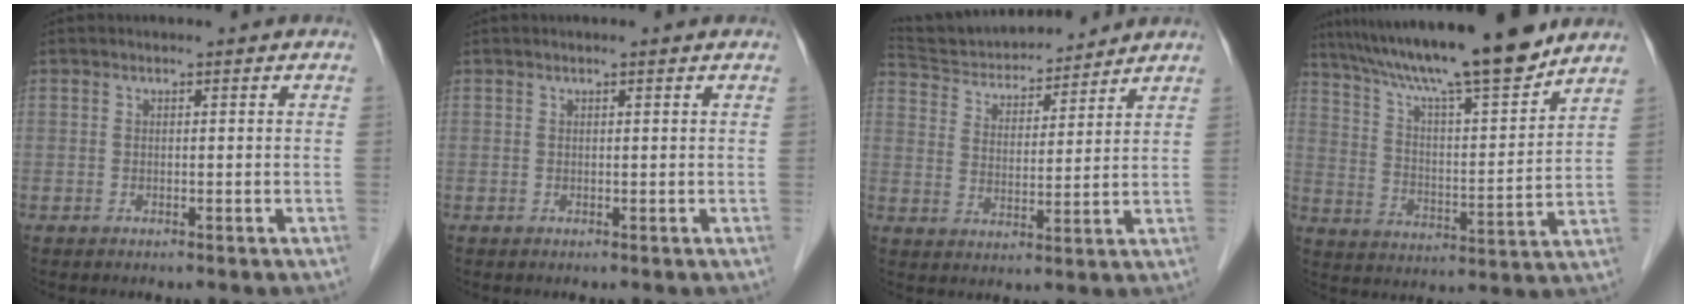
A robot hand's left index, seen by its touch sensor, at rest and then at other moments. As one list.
[{"total": 0.7, "force": [0.6, 0.0, 0.4], "torque": [-0.011, 0.007, 0.011]}, {"total": 14.2, "force": [13.4, 2.8, 3.6], "torque": [-0.065, 0.021, 0.229]}, {"total": 19.4, "force": [16.1, 1.0, 10.7], "torque": [-0.179, 0.008, 0.261]}]